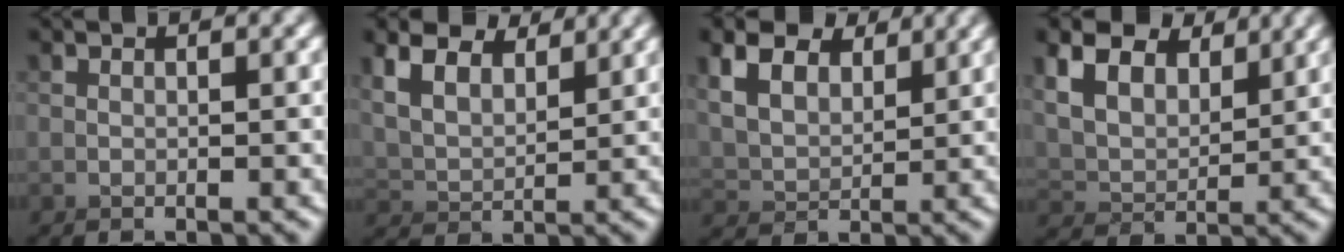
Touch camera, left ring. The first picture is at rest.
{"total": 4.3, "force": [3.2, -1.0, -2.6], "torque": [-0.003, 0.020, 0.038]}
{"total": 3.9, "force": [3.1, 0.0, -2.4], "torque": [0.005, 0.022, 0.031]}
{"total": 4.7, "force": [3.6, -0.5, -3.1], "torque": [0.023, 0.028, 0.039]}